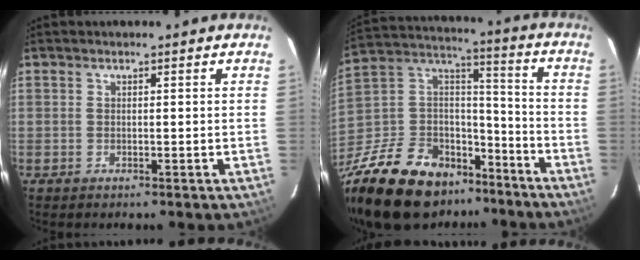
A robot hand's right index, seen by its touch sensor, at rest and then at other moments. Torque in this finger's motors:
{"motor_torque": [1.13, -1.00, 0.54, 0.14]}